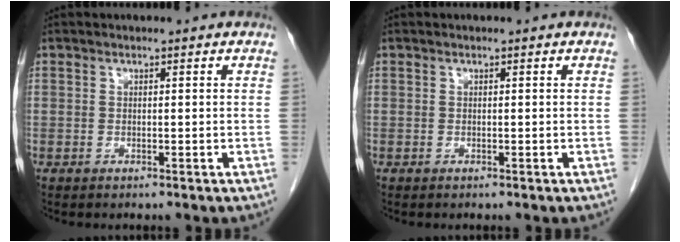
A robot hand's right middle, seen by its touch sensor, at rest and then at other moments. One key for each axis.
{"total": 0.0}